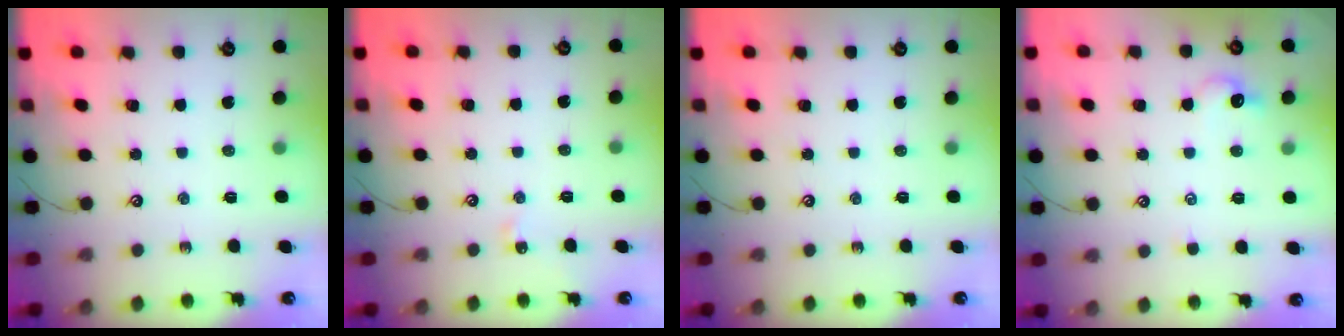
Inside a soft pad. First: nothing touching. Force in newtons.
{"total": 4.9, "press": 4.8, "slide": 0.7}
{"total": 0.0}
{"total": 1.2, "press": 1.0, "slide": 0.7}